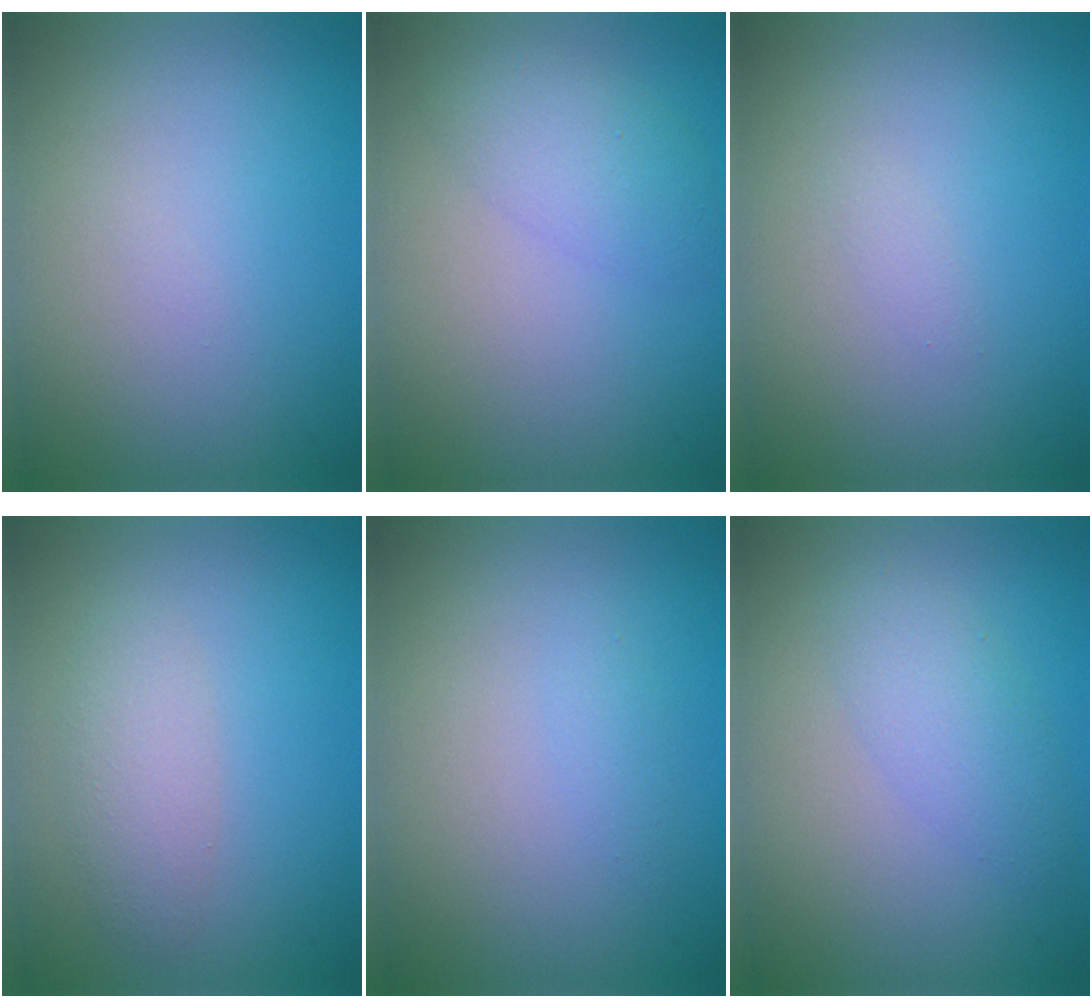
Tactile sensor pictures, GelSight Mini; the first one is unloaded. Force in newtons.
{"total": 3.0, "press": 3.0, "slide": 0.2}
{"total": 0.5, "press": 0.5, "slide": 0.0}
{"total": 2.5, "press": 2.5, "slide": 0.2}
{"total": 0.7, "press": 0.7, "slide": 0.0}
{"total": 2.7, "press": 2.7, "slide": 0.0}